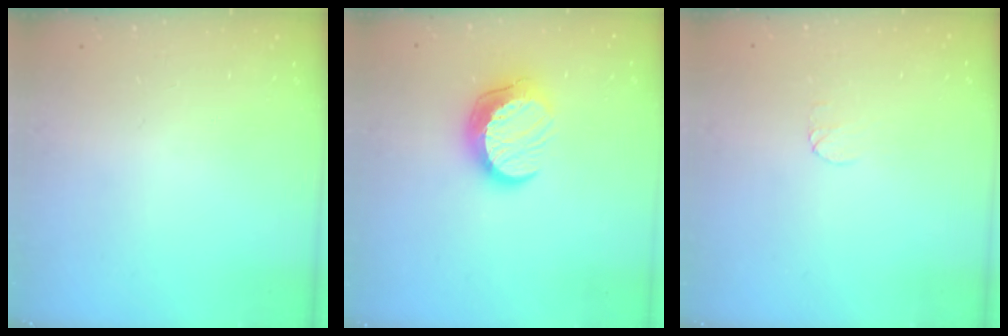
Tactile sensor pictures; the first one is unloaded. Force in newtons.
{"total": 11.8, "press": 11.8, "slide": 1.0}
{"total": 4.9, "press": 4.8, "slide": 0.4}